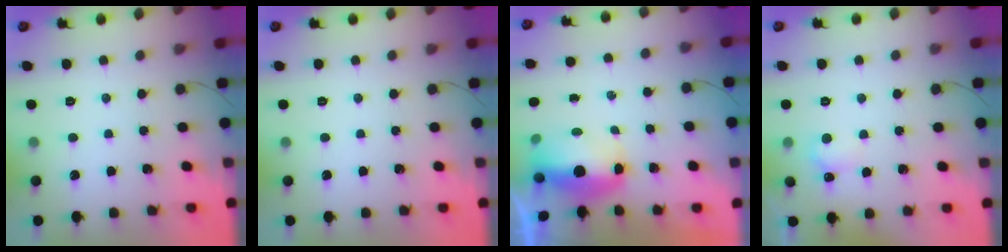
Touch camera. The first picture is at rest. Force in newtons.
{"total": 0.0}
{"total": 6.4, "press": 6.4, "slide": 0.6}
{"total": 3.9, "press": 3.7, "slide": 1.0}